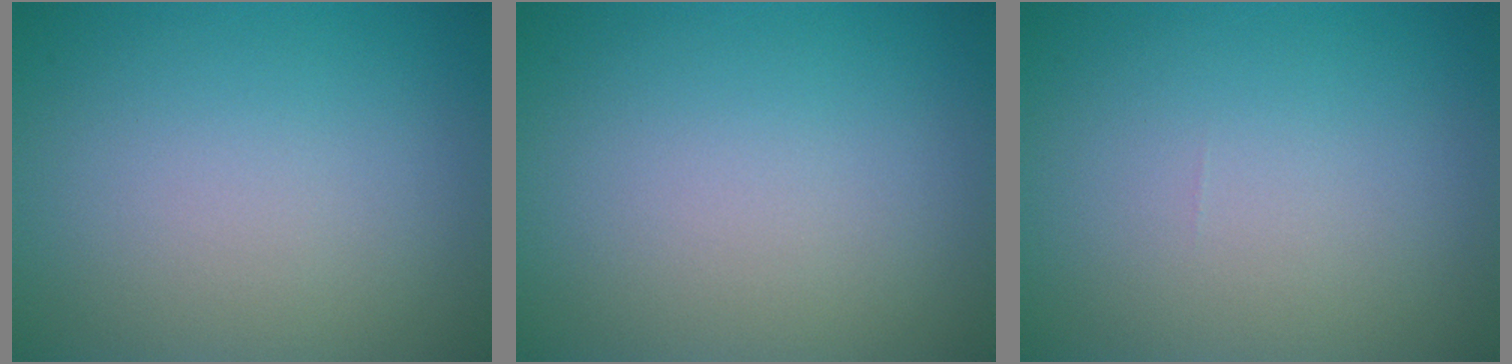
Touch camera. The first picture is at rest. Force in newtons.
{"total": 0.0}
{"total": 0.0}